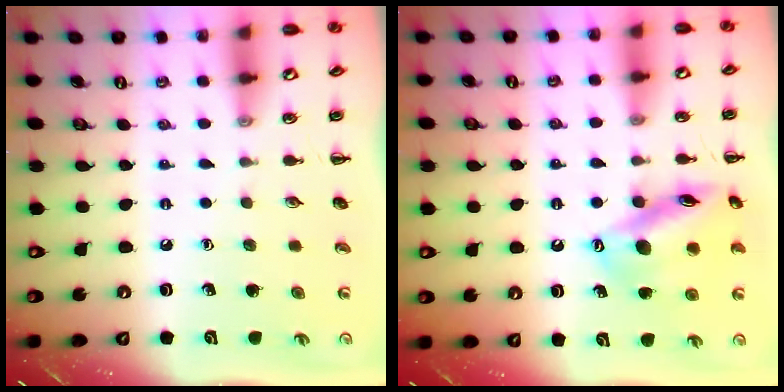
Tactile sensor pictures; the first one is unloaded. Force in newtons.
{"total": 16.0, "press": 15.8, "slide": 2.4}